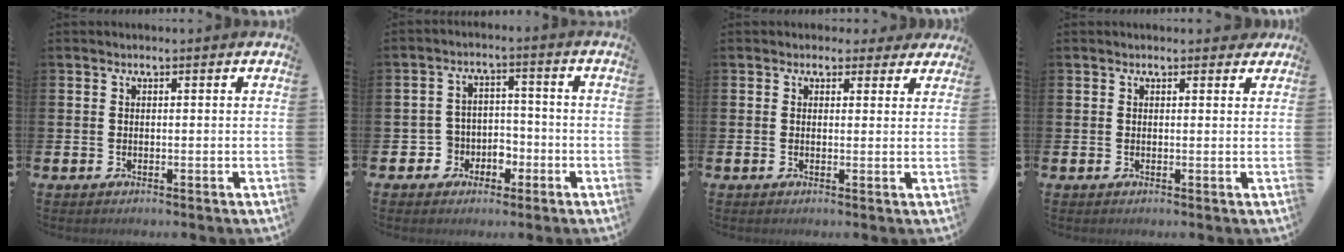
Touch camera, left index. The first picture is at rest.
{"total": 4.2, "force": [-1.8, 3.8, 0.4], "torque": [-0.032, 0.008, -0.038]}
{"total": 2.0, "force": [1.5, 1.4, 0.1], "torque": [0.006, -0.002, 0.021]}
{"total": 0.9, "force": [0.7, 0.5, 0.3], "torque": [0.003, 0.004, 0.010]}